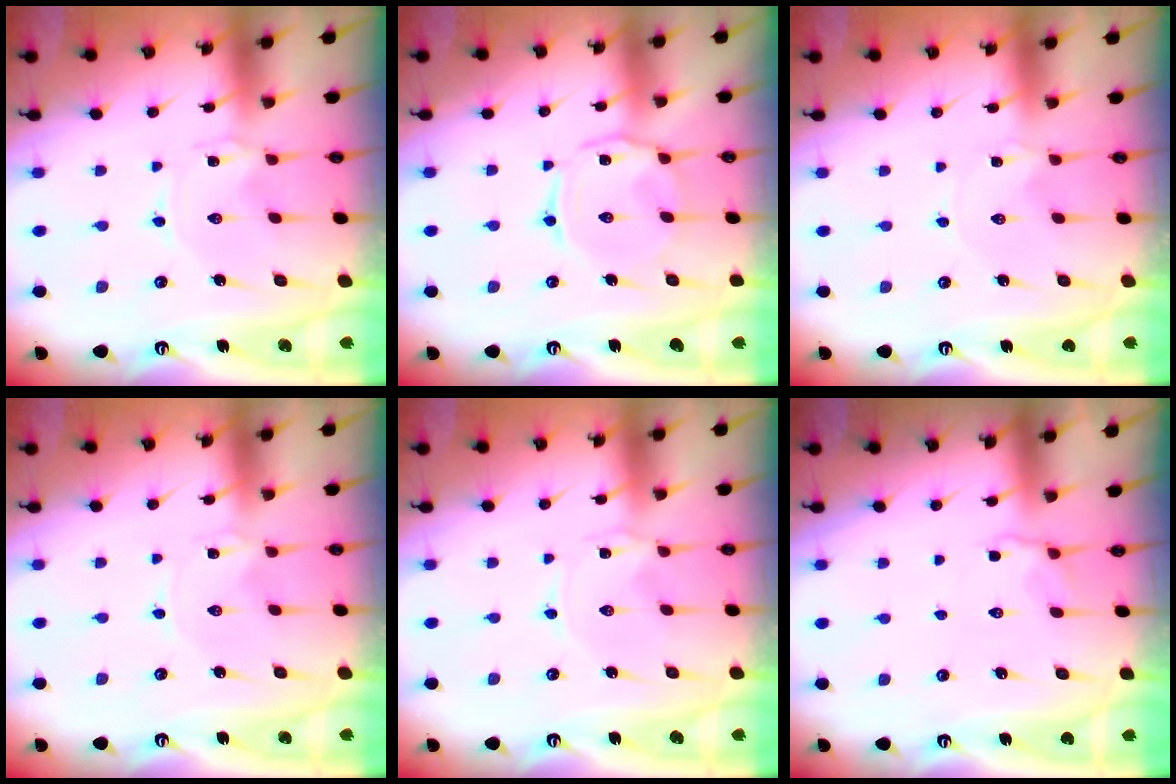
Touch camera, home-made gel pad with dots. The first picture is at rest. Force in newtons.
{"total": 5.1, "press": 5.1, "slide": 0.4}
{"total": 0.0}
{"total": 0.0}
{"total": 0.0}
{"total": 3.5, "press": 2.9, "slide": 2.0}